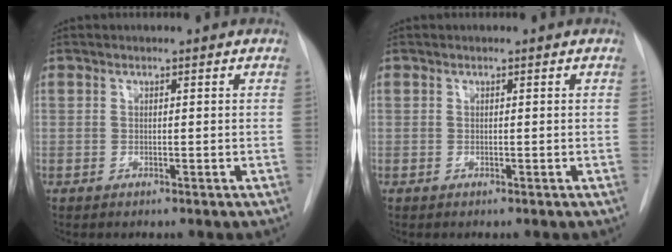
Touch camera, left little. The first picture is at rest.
{"total": 0.0}